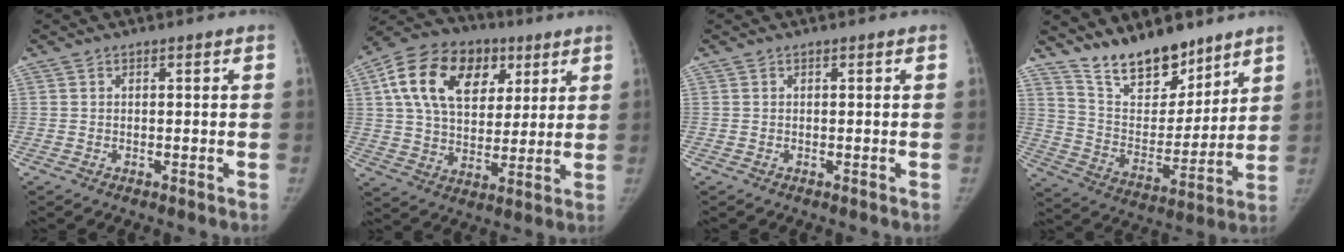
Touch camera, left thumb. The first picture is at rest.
{"total": 20.4, "force": [7.4, 13.9, 12.9], "torque": [-0.210, 0.005, 0.122]}
{"total": 0.0}
{"total": 15.4, "force": [12.4, 6.3, 6.5], "torque": [-0.065, -0.084, 0.226]}